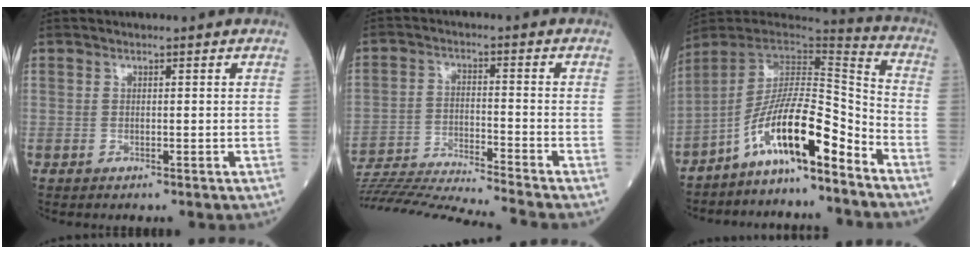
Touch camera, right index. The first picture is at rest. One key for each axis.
{"total": 18.7, "fx": -17.4, "fy": -2.9, "fz": 6.2, "tx": -0.106, "ty": -0.030, "tz": -0.282}
{"total": 12.7, "fx": -8.2, "fy": 1.5, "fz": 9.6, "tx": -0.164, "ty": 0.018, "tz": -0.149}